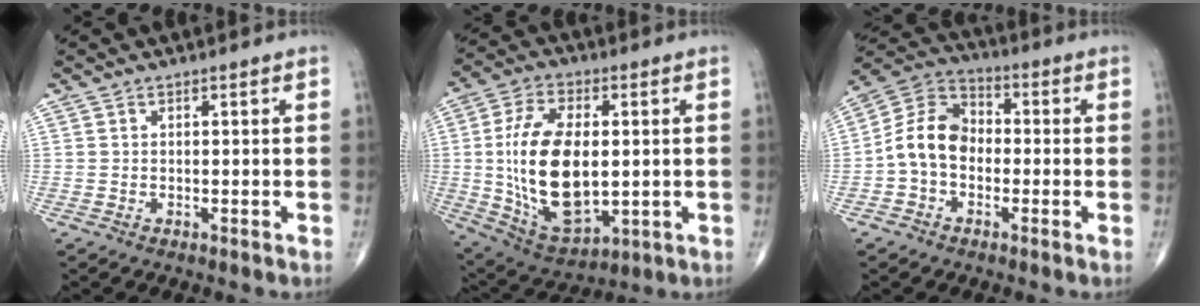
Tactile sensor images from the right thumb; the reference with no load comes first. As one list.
[{"total": 19.9, "force": [0.1, 10.8, 16.7], "torque": [-0.305, -0.010, 0.019]}, {"total": 10.2, "force": [-1.8, 7.6, 6.6], "torque": [-0.108, 0.038, -0.049]}]